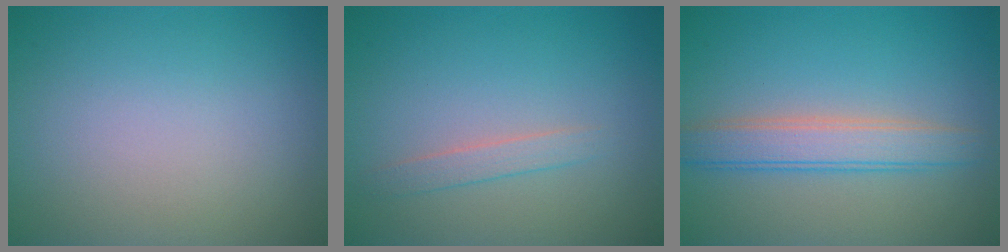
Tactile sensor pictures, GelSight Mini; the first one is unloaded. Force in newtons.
{"total": 1.3, "press": 1.3, "slide": 0.1}
{"total": 3.8, "press": 3.8, "slide": 0.2}